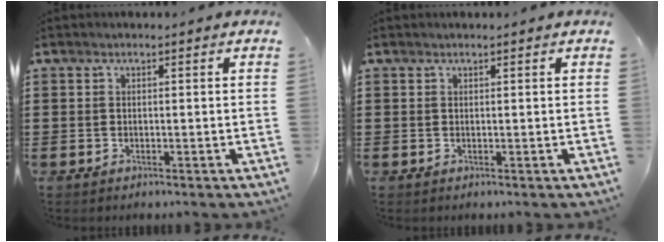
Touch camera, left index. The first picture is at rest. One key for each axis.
{"total": 0.0}